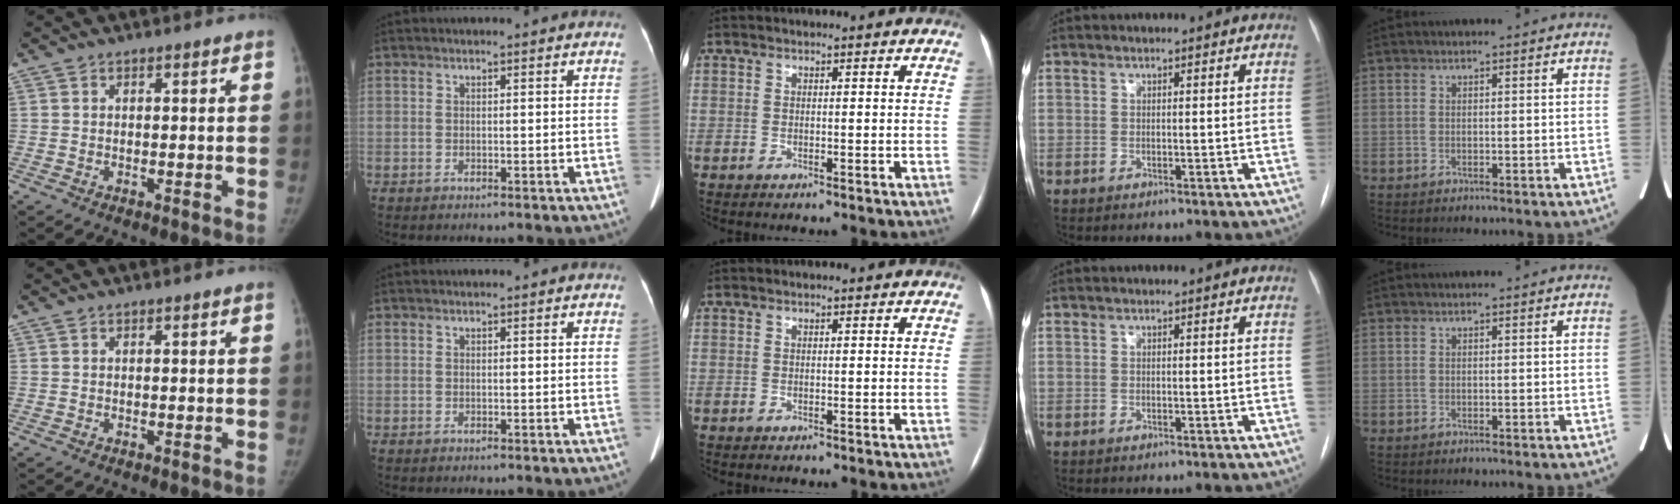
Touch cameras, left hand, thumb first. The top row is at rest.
{}